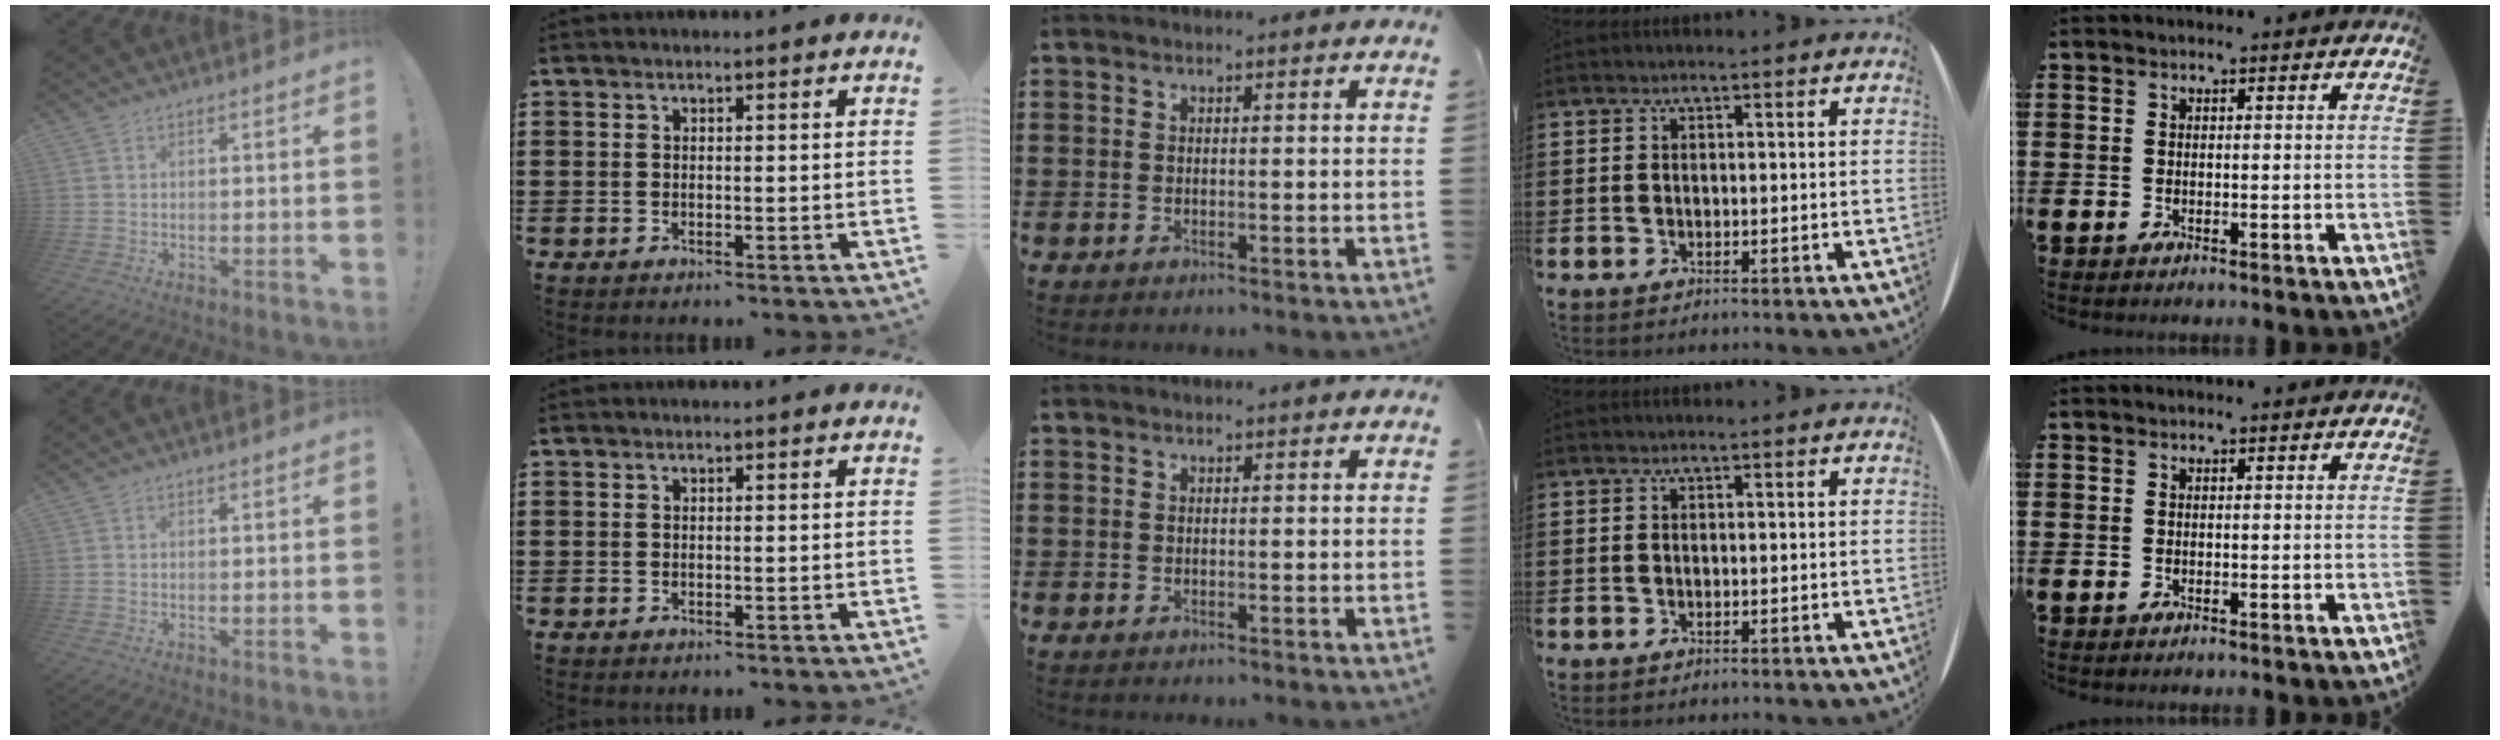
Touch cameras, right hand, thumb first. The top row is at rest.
{}